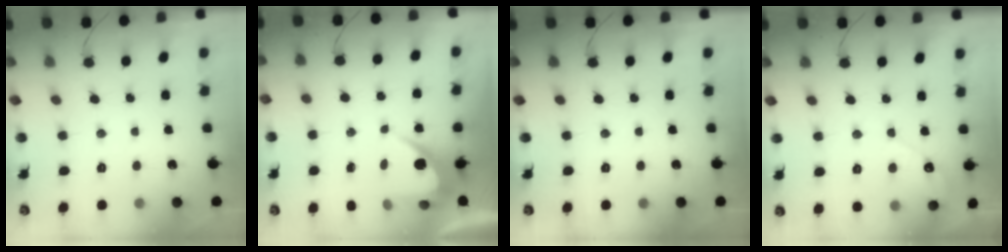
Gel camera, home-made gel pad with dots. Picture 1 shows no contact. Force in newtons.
{"total": 5.7, "press": 5.7, "slide": 0.1}
{"total": 0.0}
{"total": 5.5, "press": 5.5, "slide": 0.5}